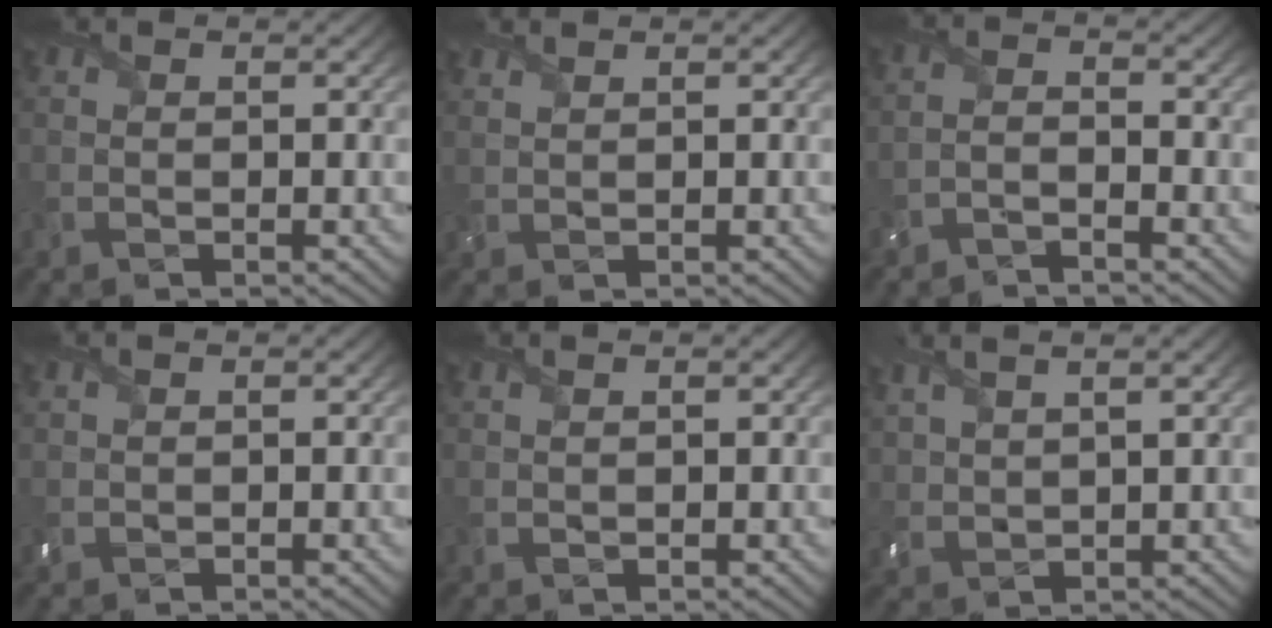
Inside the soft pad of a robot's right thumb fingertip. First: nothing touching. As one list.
[{"total": 1.1, "force": [1.0, 0.3, 0.4], "torque": [-0.012, 0.003, 0.027]}, {"total": 2.4, "force": [-2.3, 0.1, 0.6], "torque": [-0.015, 0.000, -0.055]}, {"total": 0.7, "force": [0.4, 0.5, 0.4], "torque": [-0.014, 0.001, 0.011]}, {"total": 0.7, "force": [0.5, 0.2, 0.5], "torque": [-0.010, -0.001, 0.014]}, {"total": 4.5, "force": [2.9, 1.4, 3.1], "torque": [-0.079, 0.006, 0.063]}]